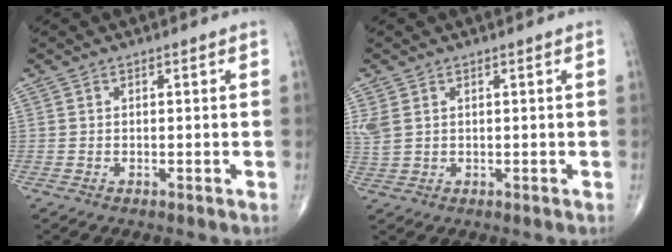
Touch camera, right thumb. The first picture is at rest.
{"total": 3.1, "force": [1.2, 1.9, 2.1], "torque": [-0.064, 0.006, 0.032]}